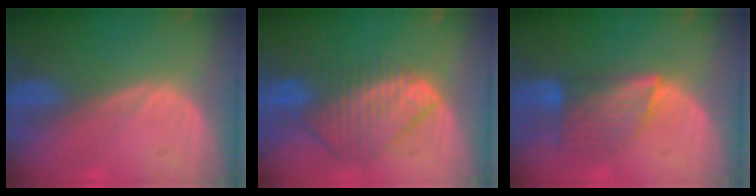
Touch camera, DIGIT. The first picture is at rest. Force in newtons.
{"total": 9.0, "press": 7.8, "slide": 4.6}
{"total": 6.9, "press": 6.4, "slide": 2.6}